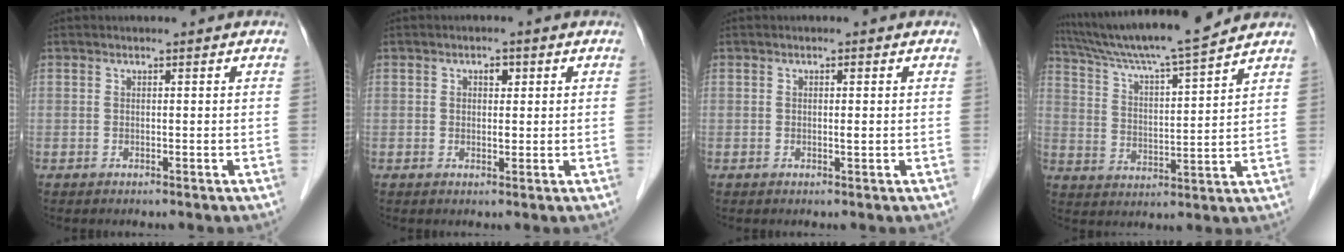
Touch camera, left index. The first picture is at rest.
{"total": 2.0, "force": [0.7, 1.3, 1.4], "torque": [-0.022, 0.005, 0.011]}
{"total": 1.0, "force": [0.1, 0.3, 0.9], "torque": [-0.015, 0.000, 0.002]}
{"total": 15.0, "force": [13.4, -0.9, 6.6], "torque": [-0.123, 0.010, 0.222]}